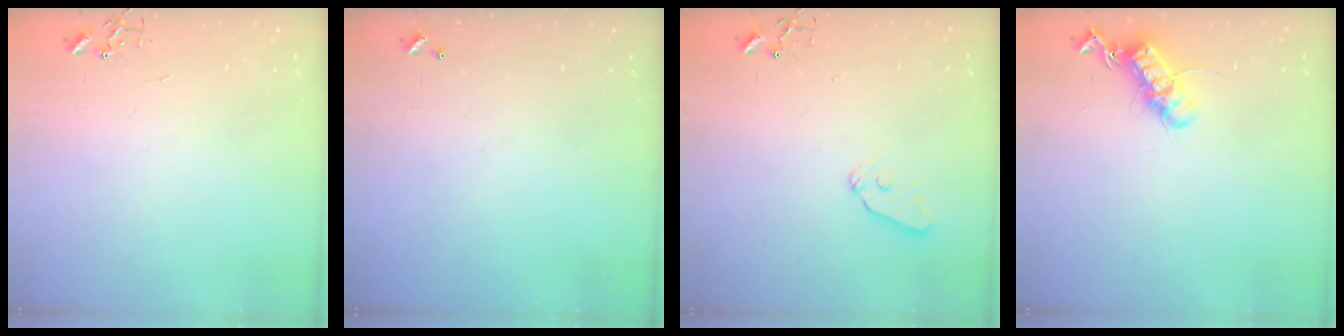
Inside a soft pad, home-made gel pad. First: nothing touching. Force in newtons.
{"total": 0.0}
{"total": 6.7, "press": 6.7, "slide": 0.8}
{"total": 13.0, "press": 13.0, "slide": 0.3}